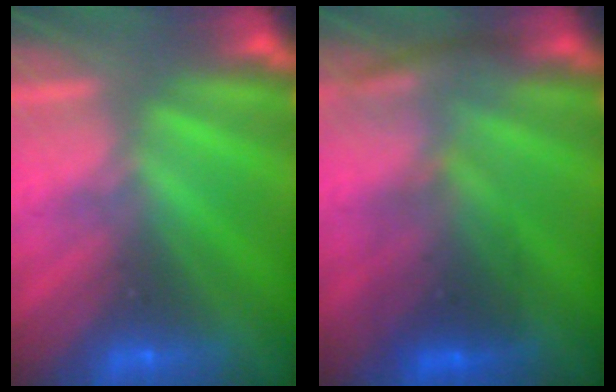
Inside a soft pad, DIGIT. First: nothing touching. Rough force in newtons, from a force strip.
{"total": 2.7}